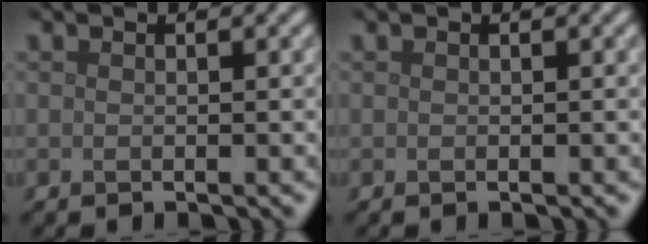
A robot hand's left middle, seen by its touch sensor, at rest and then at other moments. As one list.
[{"total": 0.0}]